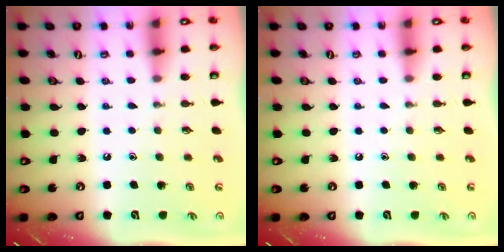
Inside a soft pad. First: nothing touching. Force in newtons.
{"total": 0.0}